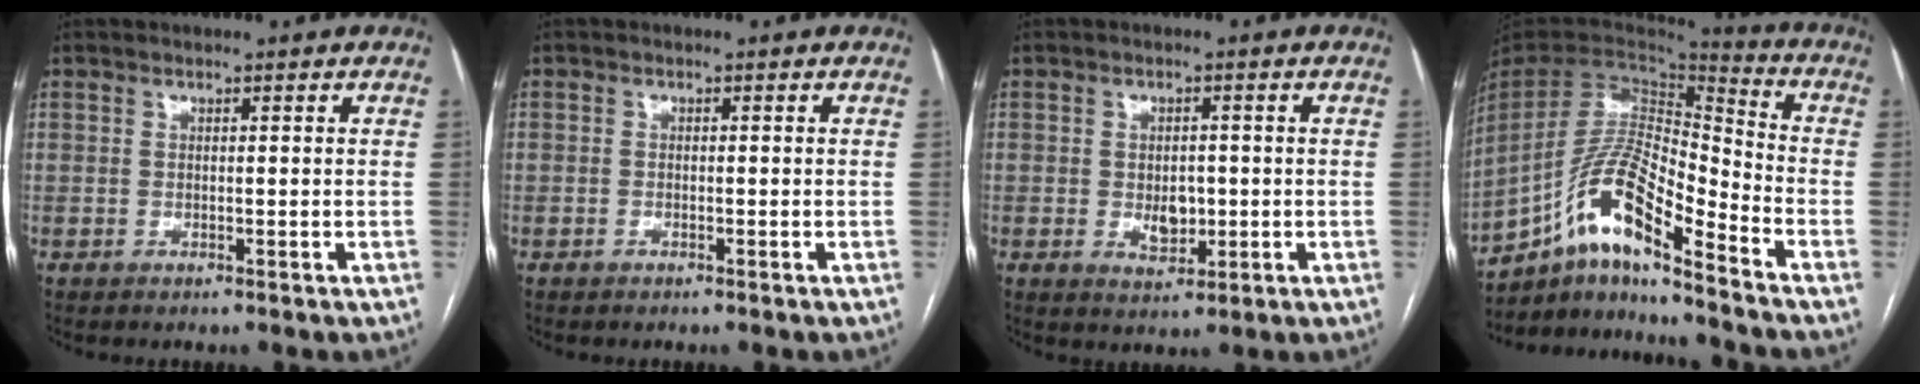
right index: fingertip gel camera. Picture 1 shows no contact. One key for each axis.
{"total": 0.8, "fx": -0.3, "fy": 0.7, "fz": 0.0, "tx": 0.004, "ty": 0.006, "tz": -0.008}
{"total": 4.0, "fx": -0.5, "fy": 2.5, "fz": 3.1, "tx": -0.044, "ty": -0.001, "tz": 0.001}
{"total": 16.0, "fx": -10.1, "fy": 2.9, "fz": 12.0, "tx": -0.238, "ty": 0.012, "tz": -0.182}